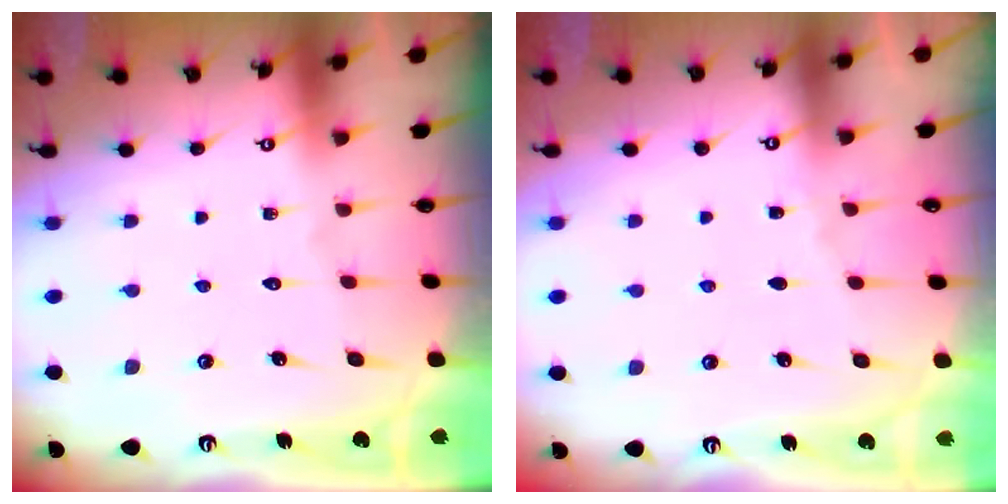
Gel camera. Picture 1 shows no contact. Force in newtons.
{"total": 2.6, "press": 2.6, "slide": 0.3}